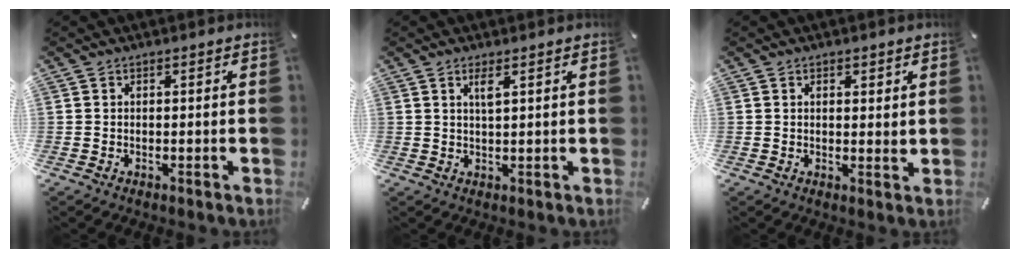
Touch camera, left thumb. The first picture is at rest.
{"total": 2.6, "force": [1.4, 0.4, 2.2], "torque": [-0.047, 0.002, 0.023]}
{"total": 1.9, "force": [1.0, 1.1, 1.2], "torque": [-0.016, -0.001, 0.016]}